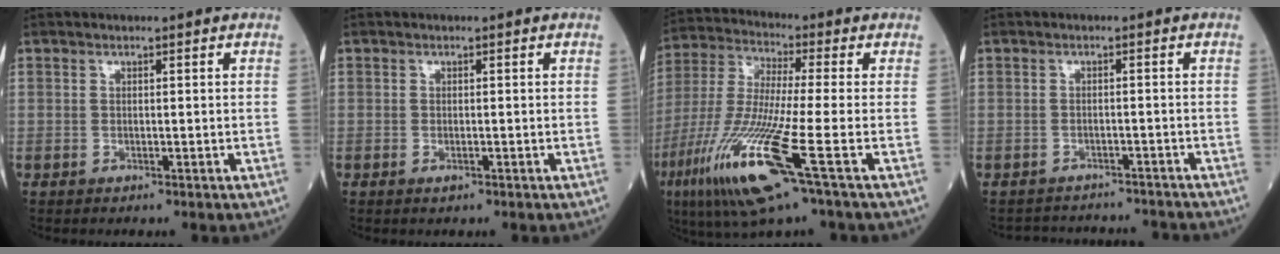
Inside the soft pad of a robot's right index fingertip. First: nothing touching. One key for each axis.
{"total": 0.9, "fx": -0.4, "fy": 0.4, "fz": 0.7, "tx": -0.014, "ty": -0.002, "tz": -0.005}
{"total": 17.2, "fx": -7.3, "fy": 0.3, "fz": 15.5, "tx": -0.352, "ty": -0.043, "tz": -0.145}
{"total": 8.5, "fx": -8.4, "fy": 1.4, "fz": 0.7, "tx": -0.007, "ty": 0.017, "tz": -0.103}